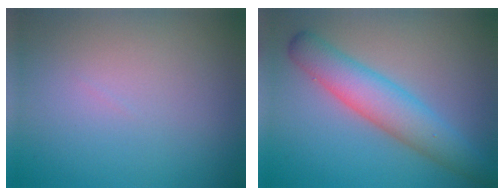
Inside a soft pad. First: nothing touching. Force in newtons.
{"total": 5.3, "press": 5.3, "slide": 0.1}